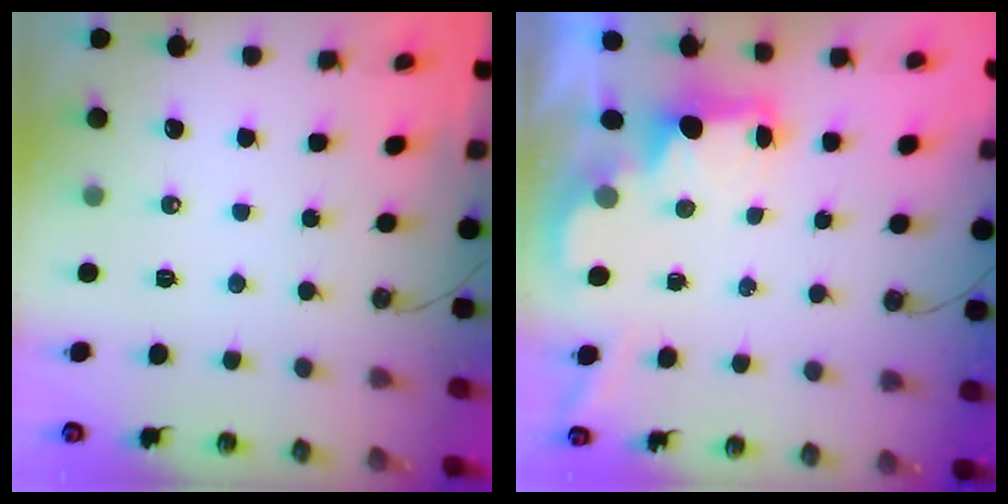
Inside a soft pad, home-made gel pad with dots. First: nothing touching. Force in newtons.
{"total": 2.2, "press": 2.1, "slide": 0.8}